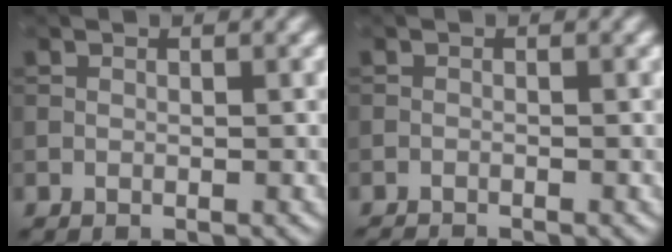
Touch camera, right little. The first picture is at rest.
{"total": 1.5, "force": [-1.5, 0.1, 0.3], "torque": [-0.004, -0.005, -0.030]}